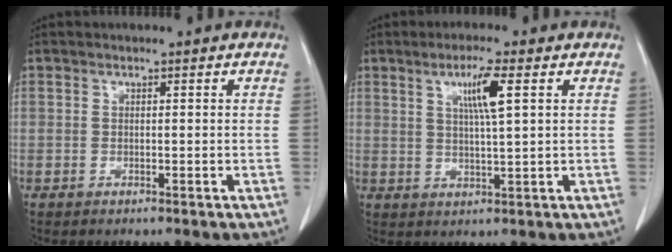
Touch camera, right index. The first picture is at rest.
{"total": 5.9, "force": [2.3, 0.9, 5.4], "torque": [-0.094, 0.003, 0.040]}